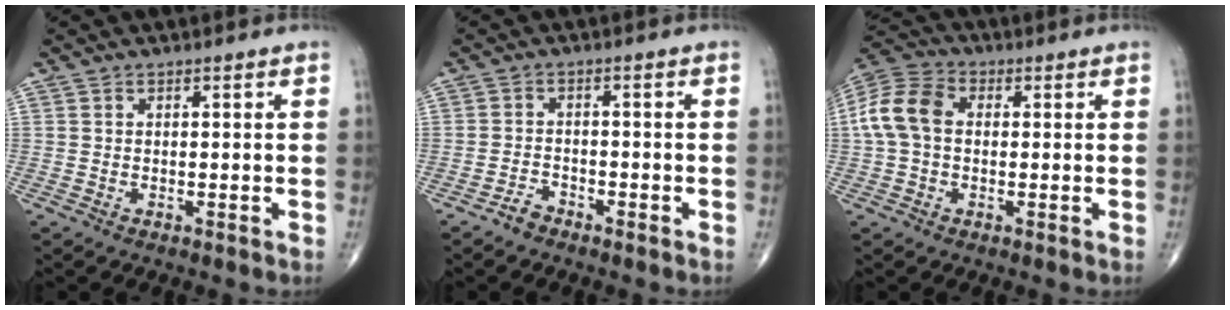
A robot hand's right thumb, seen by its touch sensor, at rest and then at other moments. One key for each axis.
{"total": 2.3, "fx": -2.0, "fy": 1.0, "fz": 0.5, "tx": -0.007, "ty": 0.010, "tz": -0.040}
{"total": 10.0, "fx": 0.6, "fy": 7.1, "fz": 7.0, "tx": -0.146, "ty": 0.030, "tz": 0.002}